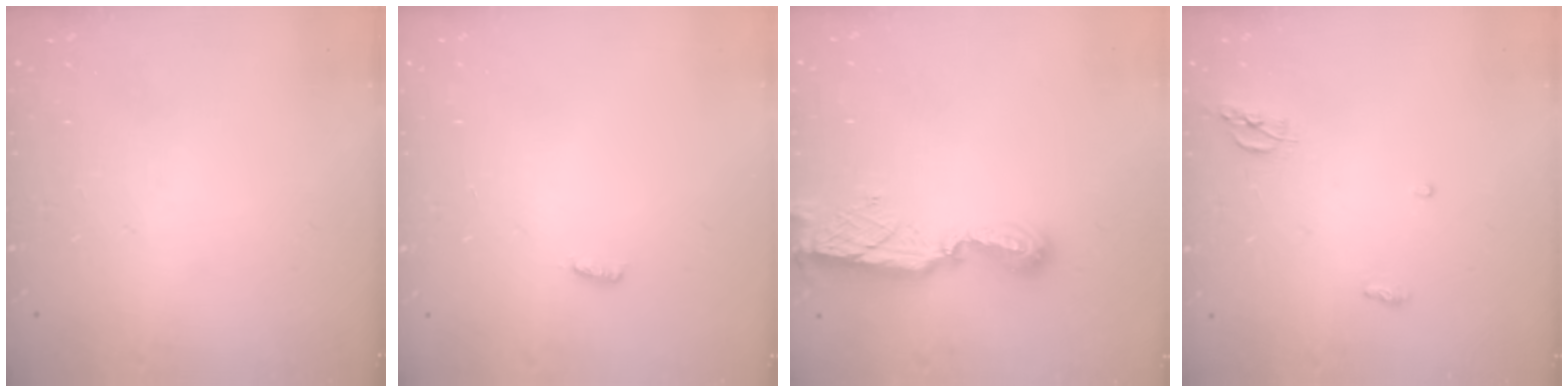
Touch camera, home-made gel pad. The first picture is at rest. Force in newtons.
{"total": 3.1, "press": 2.7, "slide": 1.5}
{"total": 8.9, "press": 8.9, "slide": 0.1}
{"total": 7.2, "press": 5.3, "slide": 4.9}